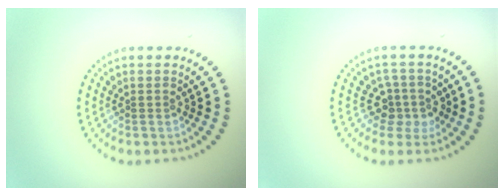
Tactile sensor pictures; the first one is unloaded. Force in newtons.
{"total": 2.7, "press": 2.0, "slide": 1.9}